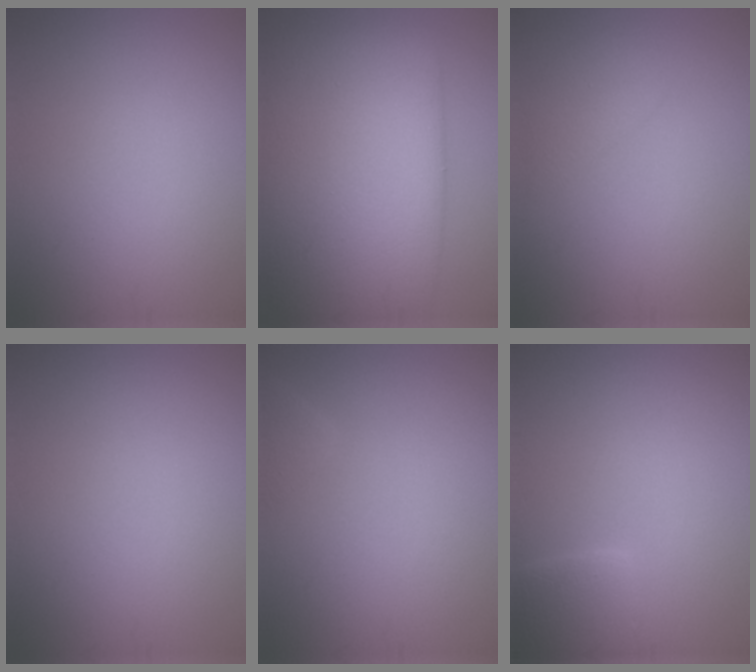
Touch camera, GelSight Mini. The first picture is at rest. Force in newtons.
{"total": 13.4, "press": 13.4, "slide": 0.4}
{"total": 1.6, "press": 1.6, "slide": 0.1}
{"total": 0.0}
{"total": 1.3, "press": 1.3, "slide": 0.1}
{"total": 4.1, "press": 4.1, "slide": 0.3}